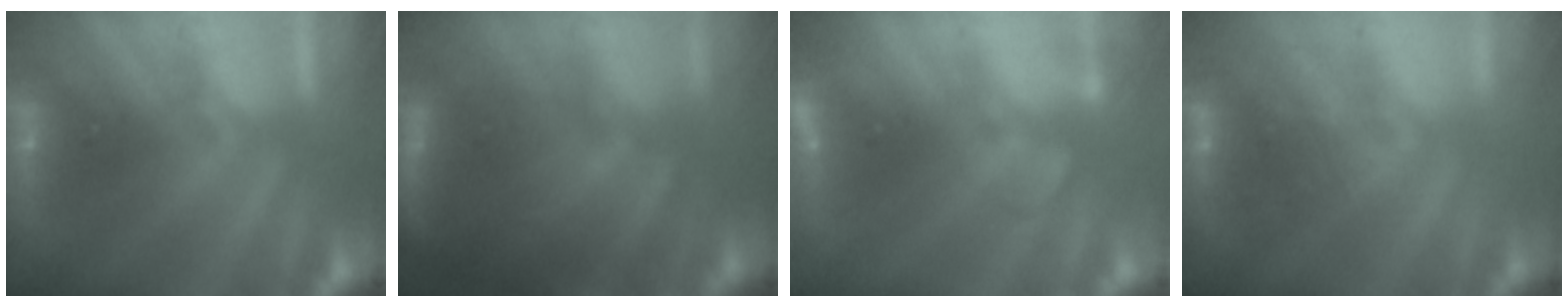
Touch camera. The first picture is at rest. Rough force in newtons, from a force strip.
{"total": 7.6}
{"total": 2.5}
{"total": 3.8}